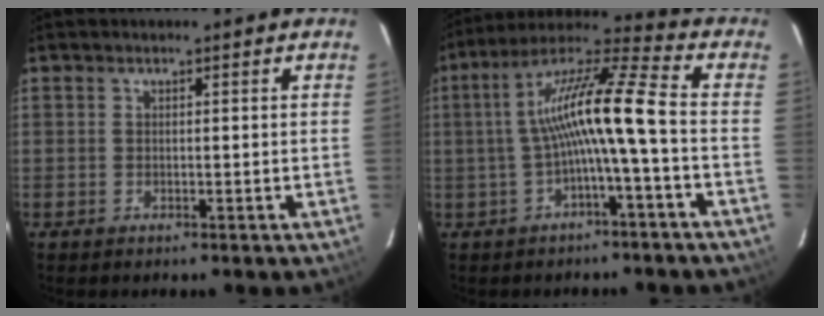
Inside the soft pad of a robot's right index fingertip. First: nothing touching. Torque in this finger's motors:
{"motor_torque": [0.99, -0.46, 1.05, 0.21]}